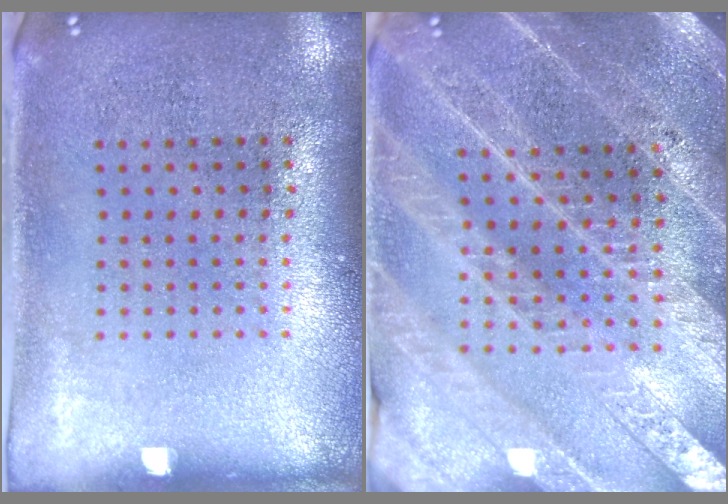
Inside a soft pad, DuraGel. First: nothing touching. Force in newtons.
{"total": 3.6, "press": 3.3, "slide": 1.4}